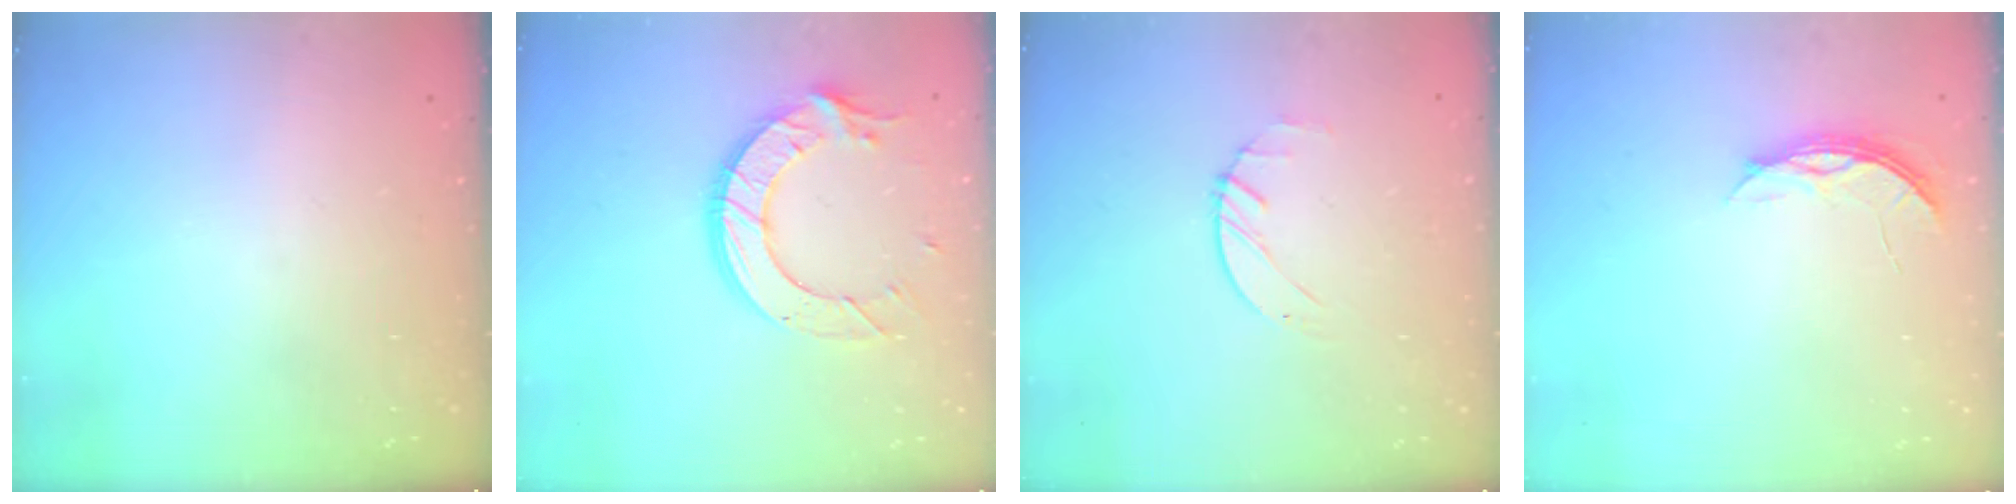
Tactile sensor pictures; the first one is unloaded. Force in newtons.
{"total": 13.4, "press": 13.3, "slide": 0.8}
{"total": 1.2, "press": 1.2, "slide": 0.2}
{"total": 4.4, "press": 4.4, "slide": 0.4}